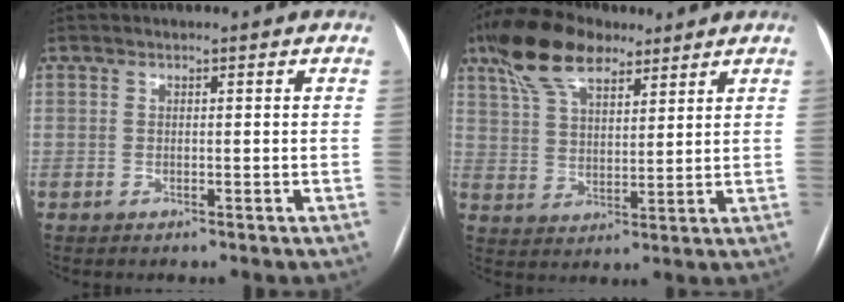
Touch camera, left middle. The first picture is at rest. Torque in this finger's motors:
{"motor_torque": [1.13, -1.00, 0.71, 0.07]}